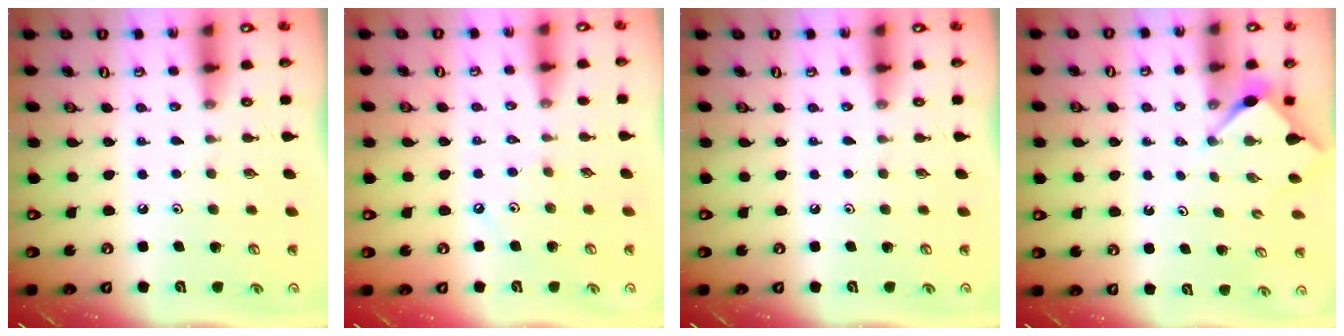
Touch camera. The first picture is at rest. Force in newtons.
{"total": 2.7, "press": 2.6, "slide": 0.5}
{"total": 0.0}
{"total": 2.9, "press": 2.9, "slide": 0.4}